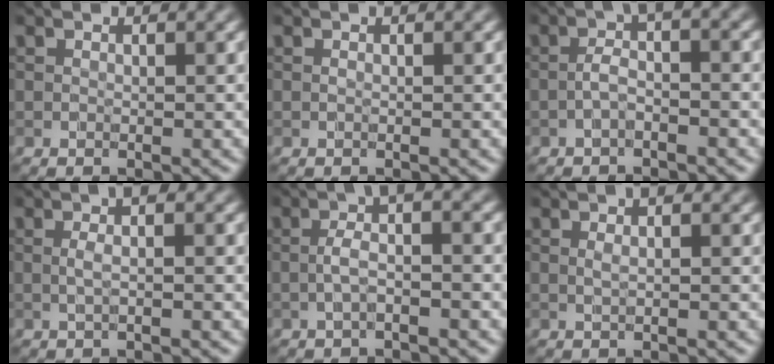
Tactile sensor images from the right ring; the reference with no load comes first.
{"total": 0.0}
{"total": 2.0, "force": [-0.6, 0.4, 1.9], "torque": [-0.036, 0.010, -0.017]}
{"total": 1.6, "force": [0.4, 0.2, 1.5], "torque": [-0.029, 0.005, 0.003]}
{"total": 2.7, "force": [-0.3, 0.5, 2.7], "torque": [-0.050, 0.011, -0.010]}
{"total": 1.2, "force": [0.6, 0.3, 1.0], "torque": [-0.016, 0.001, 0.006]}